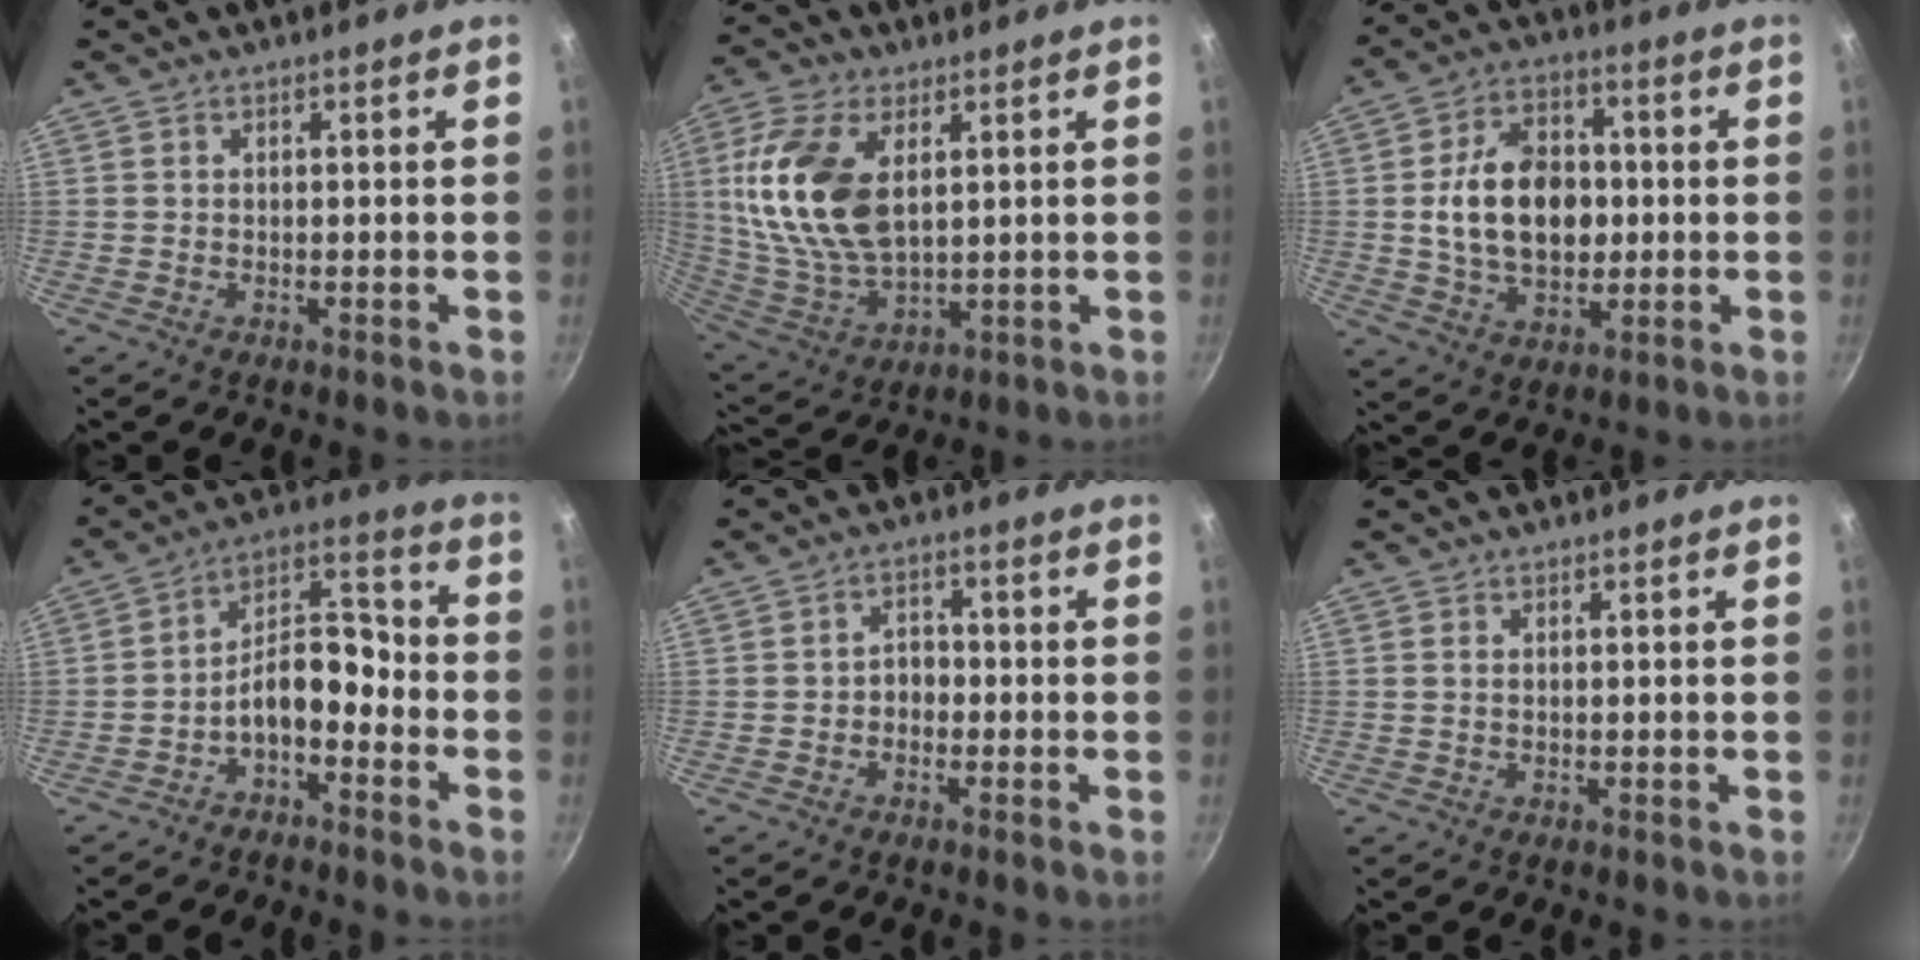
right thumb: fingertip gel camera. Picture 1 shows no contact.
{"total": 17.7, "force": [4.4, 9.8, 14.1], "torque": [-0.275, -0.015, 0.095]}
{"total": 15.2, "force": [0.3, 10.5, 10.9], "torque": [-0.152, 0.013, 0.004]}
{"total": 9.8, "force": [-4.5, 5.4, 6.8], "torque": [-0.094, 0.074, -0.082]}
{"total": 2.9, "force": [-1.0, 2.2, 1.5], "torque": [-0.003, 0.016, -0.020]}
{"total": 0.6, "force": [0.2, 0.3, 0.5], "torque": [-0.011, 0.000, 0.003]}